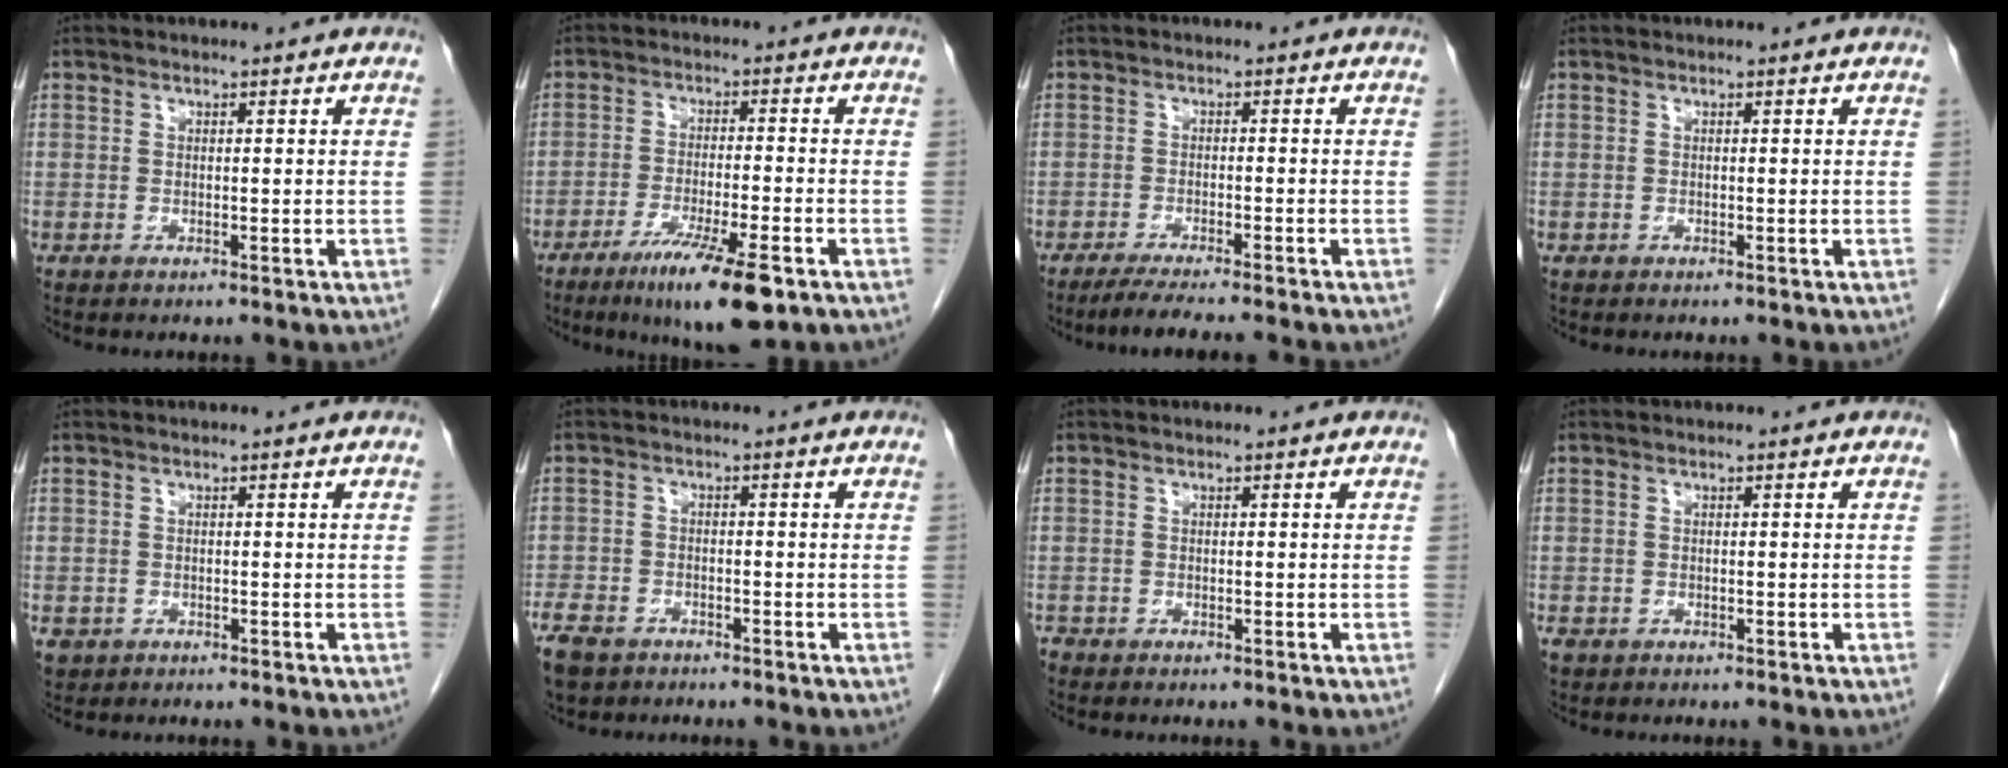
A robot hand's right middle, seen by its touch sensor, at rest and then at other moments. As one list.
[{"total": 10.6, "force": [-6.4, 0.8, 8.4], "torque": [-0.143, -0.025, -0.102]}, {"total": 6.4, "force": [-5.4, -0.6, 3.4], "torque": [-0.043, -0.017, -0.087]}, {"total": 0.0}, {"total": 2.0, "force": [-1.0, 1.7, 0.4], "torque": [-0.007, 0.003, -0.013]}, {"total": 7.2, "force": [-5.2, 4.2, 2.7], "torque": [-0.061, -0.004, -0.090]}, {"total": 1.0, "force": [-0.8, 0.6, 0.1], "torque": [-0.005, 0.000, -0.015]}, {"total": 1.1, "force": [-0.6, 0.9, 0.3], "torque": [-0.010, 0.002, -0.008]}]